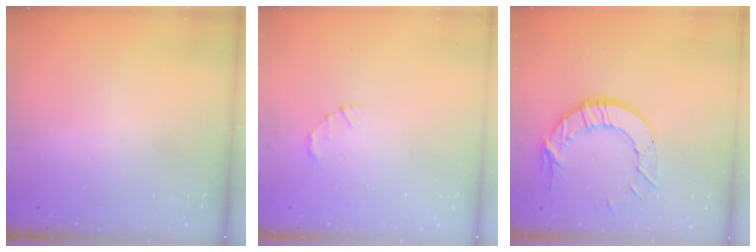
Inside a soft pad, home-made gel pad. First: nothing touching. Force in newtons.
{"total": 1.5, "press": 1.5, "slide": 0.3}
{"total": 12.2, "press": 12.2, "slide": 0.7}